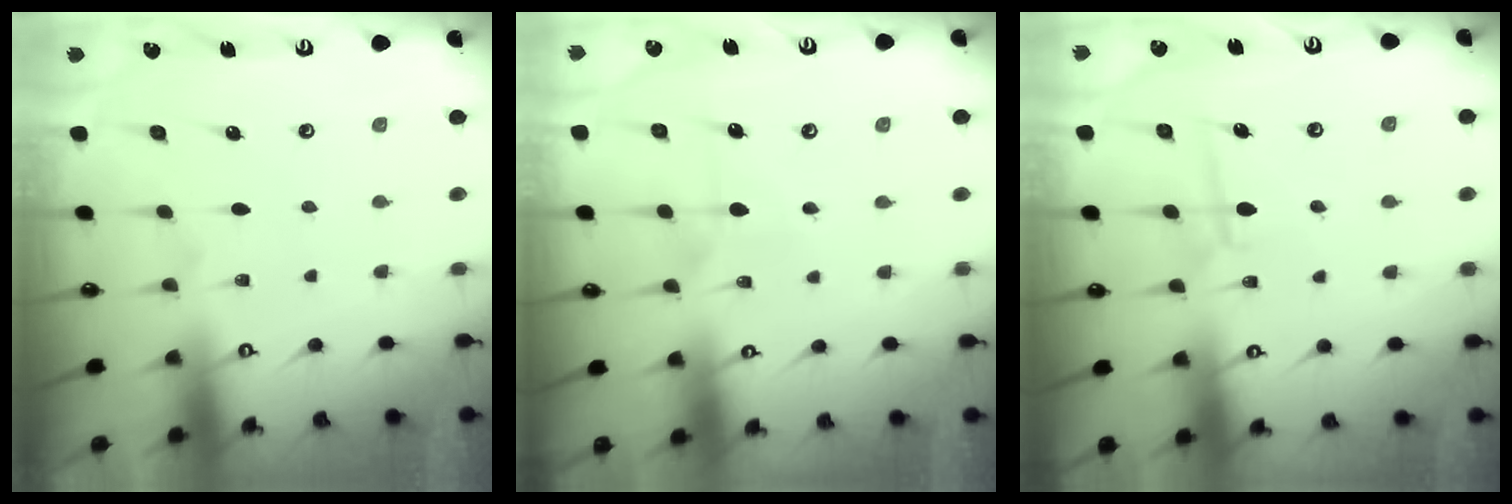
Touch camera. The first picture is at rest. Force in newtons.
{"total": 5.5, "press": 5.4, "slide": 0.8}
{"total": 5.8, "press": 5.7, "slide": 0.8}